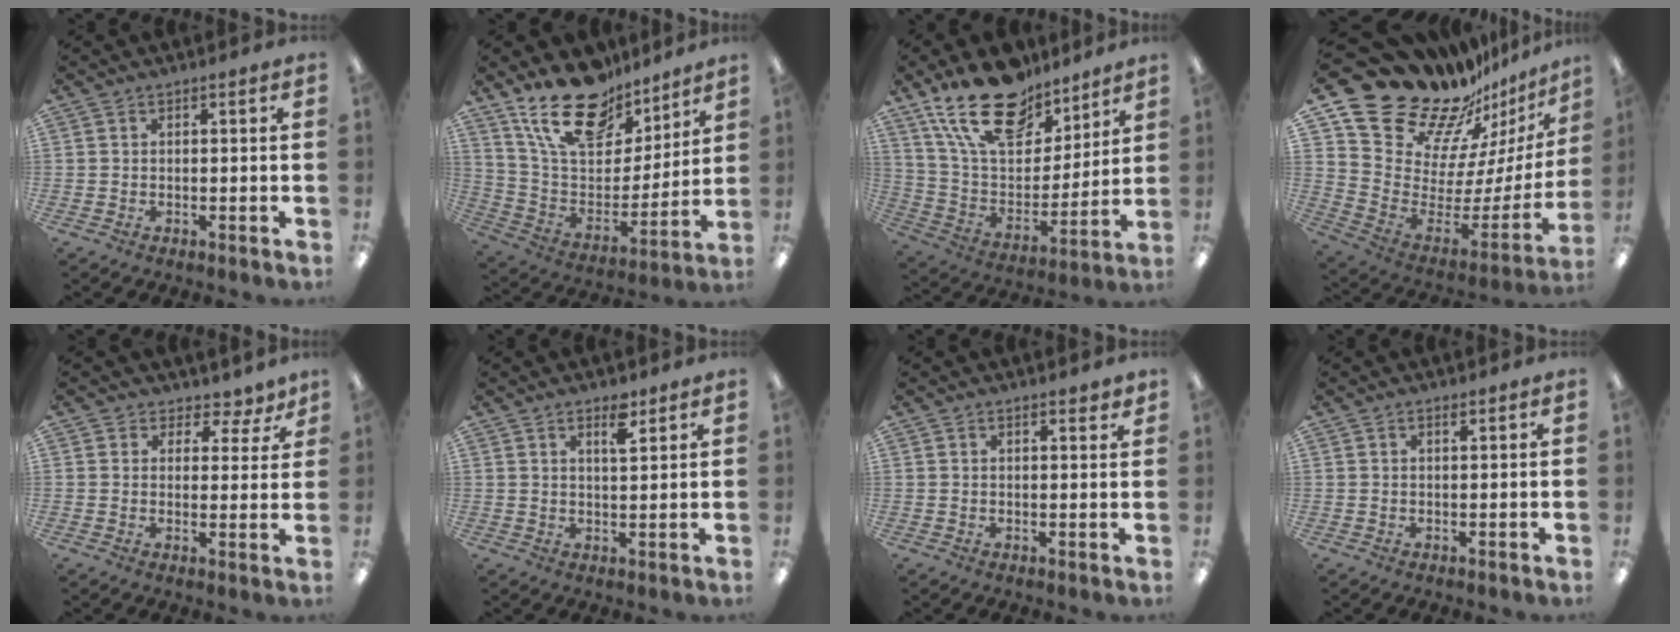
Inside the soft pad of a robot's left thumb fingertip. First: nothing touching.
{"total": 20.9, "force": [15.2, 10.4, 10.0], "torque": [-0.179, -0.094, 0.275]}
{"total": 21.7, "force": [15.5, 10.8, 10.8], "torque": [-0.194, -0.087, 0.279]}
{"total": 24.8, "force": [20.8, 11.2, 7.6], "torque": [-0.119, -0.172, 0.393]}
{"total": 4.7, "force": [3.3, 3.1, 1.4], "torque": [-0.010, -0.028, 0.056]}
{"total": 3.5, "force": [2.5, 0.7, 2.4], "torque": [-0.039, -0.005, 0.040]}
{"total": 2.0, "force": [1.8, 0.3, 0.9], "torque": [-0.004, -0.009, 0.028]}
{"total": 0.9, "force": [0.8, 0.1, 0.4], "torque": [-0.009, 0.000, 0.015]}